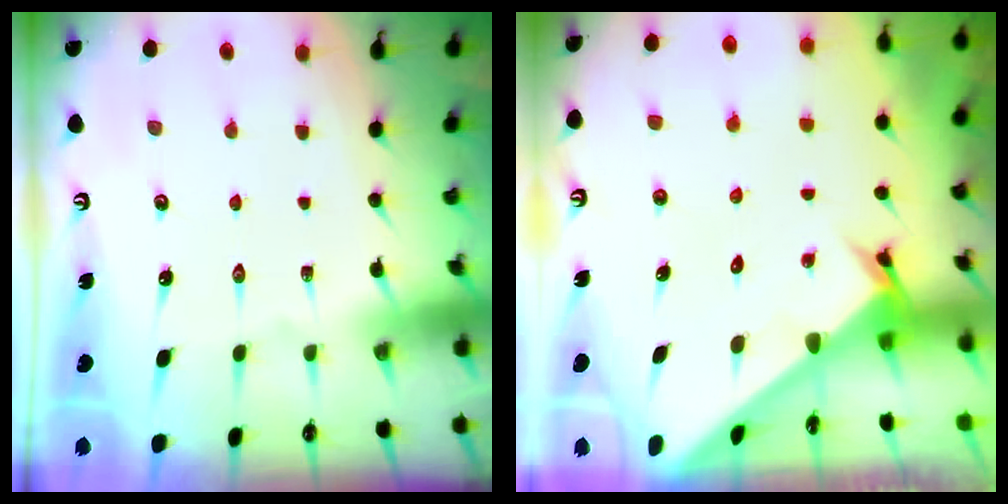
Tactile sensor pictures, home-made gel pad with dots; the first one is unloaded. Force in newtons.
{"total": 2.7, "press": 2.7, "slide": 0.3}